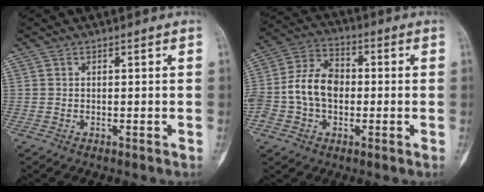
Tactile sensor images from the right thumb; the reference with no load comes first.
{"total": 11.8, "force": [-1.0, 8.4, 8.2], "torque": [-0.144, 0.036, -0.027]}